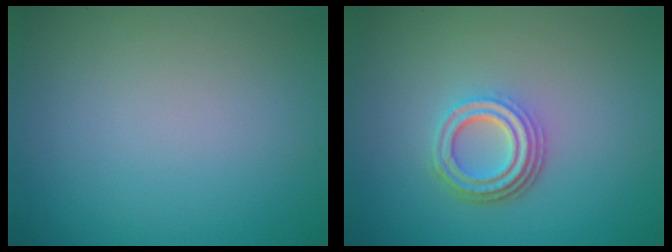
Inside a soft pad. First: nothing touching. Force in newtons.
{"total": 4.1, "press": 3.1, "slide": 2.6}